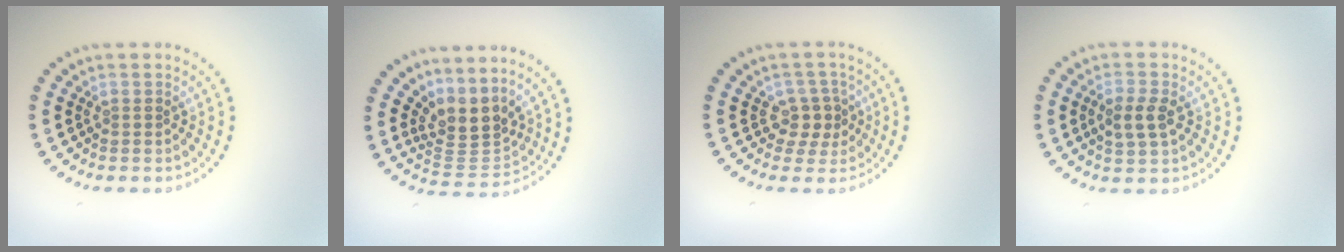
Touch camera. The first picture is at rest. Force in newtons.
{"total": 3.7, "press": 2.6, "slide": 2.5}
{"total": 2.3, "press": 2.0, "slide": 1.1}
{"total": 2.5, "press": 2.5, "slide": 0.3}